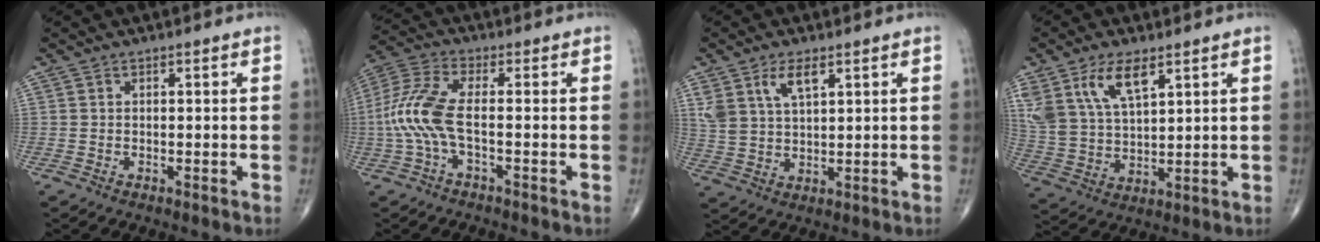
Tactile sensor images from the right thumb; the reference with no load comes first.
{"total": 9.5, "force": [-1.5, 3.1, 8.9], "torque": [-0.226, 0.026, -0.037]}
{"total": 6.8, "force": [3.6, 3.1, 4.9], "torque": [-0.095, -0.011, 0.077]}
{"total": 12.6, "force": [6.8, 5.9, 8.8], "torque": [-0.169, -0.019, 0.143]}